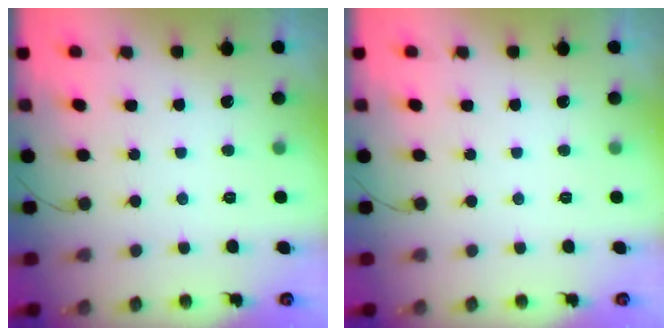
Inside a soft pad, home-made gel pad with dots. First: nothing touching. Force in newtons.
{"total": 0.0}